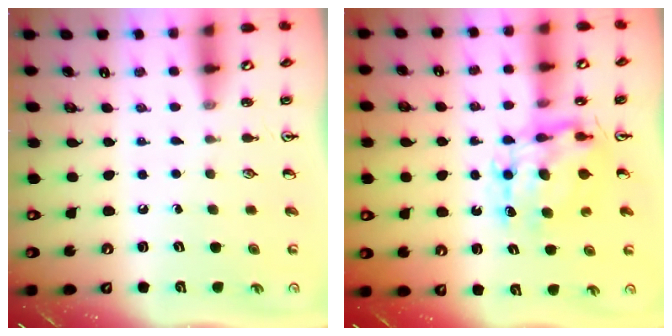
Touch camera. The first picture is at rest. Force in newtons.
{"total": 8.7, "press": 8.7, "slide": 0.6}